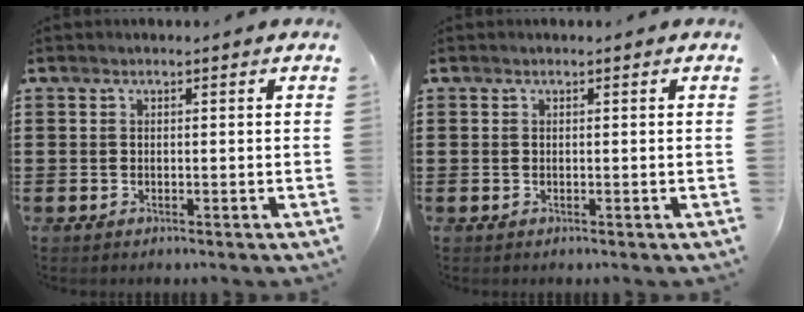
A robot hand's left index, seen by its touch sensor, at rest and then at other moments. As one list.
[{"total": 0.0}]